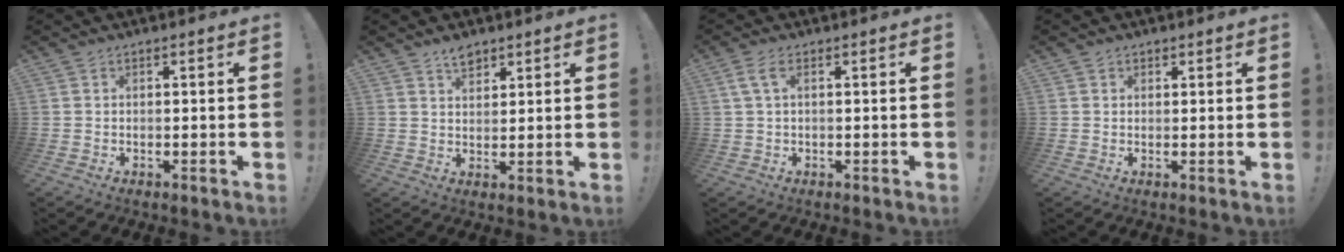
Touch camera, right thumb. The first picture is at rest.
{"total": 4.9, "force": [3.6, 2.5, 2.0], "torque": [-0.022, -0.019, 0.064]}
{"total": 3.4, "force": [1.3, 1.2, 2.9], "torque": [-0.058, 0.003, 0.025]}
{"total": 1.2, "force": [0.8, 0.8, 0.1], "torque": [0.002, -0.002, 0.015]}